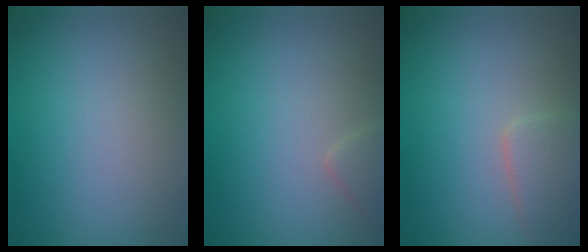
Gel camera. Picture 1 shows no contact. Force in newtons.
{"total": 1.0, "press": 1.0, "slide": 0.1}
{"total": 2.6, "press": 2.5, "slide": 0.3}